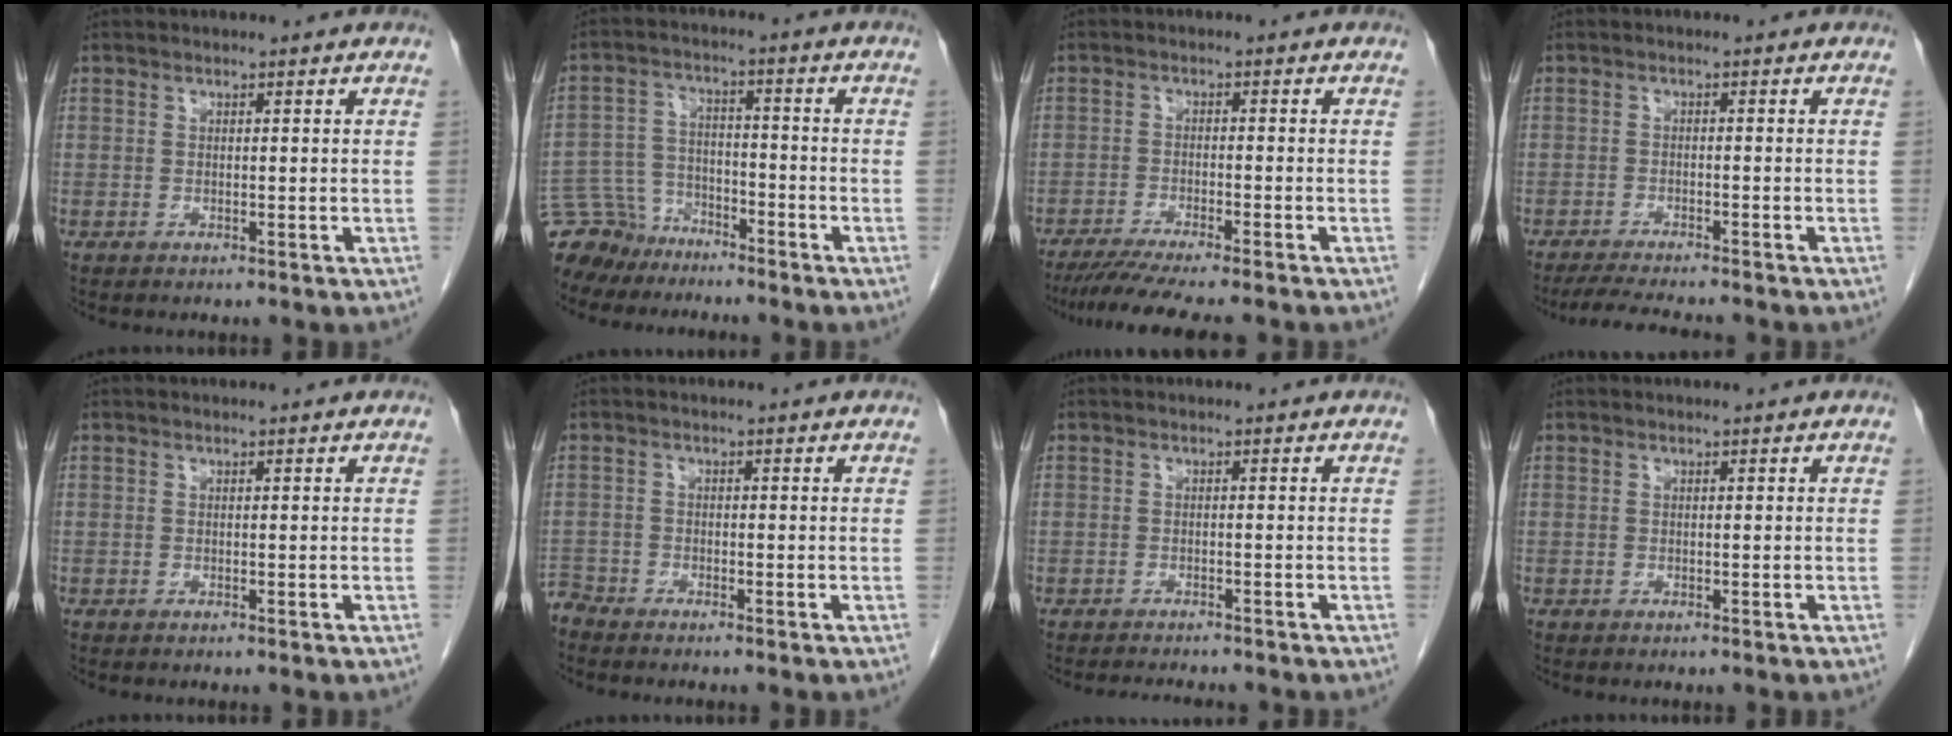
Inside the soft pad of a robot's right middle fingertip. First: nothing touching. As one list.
[{"total": 8.6, "force": [-7.6, 4.0, 0.2], "torque": [-0.010, 0.010, -0.142]}, {"total": 10.5, "force": [-9.0, -0.1, 5.4], "torque": [-0.067, -0.022, -0.138]}, {"total": 7.2, "force": [-6.5, 0.5, 3.2], "torque": [-0.046, -0.017, -0.103]}, {"total": 0.0}, {"total": 2.1, "force": [-2.1, 0.0, -0.3], "torque": [0.011, -0.009, -0.040]}, {"total": 4.6, "force": [-4.3, 0.6, 1.5], "torque": [-0.017, -0.008, -0.059]}, {"total": 0.0}]